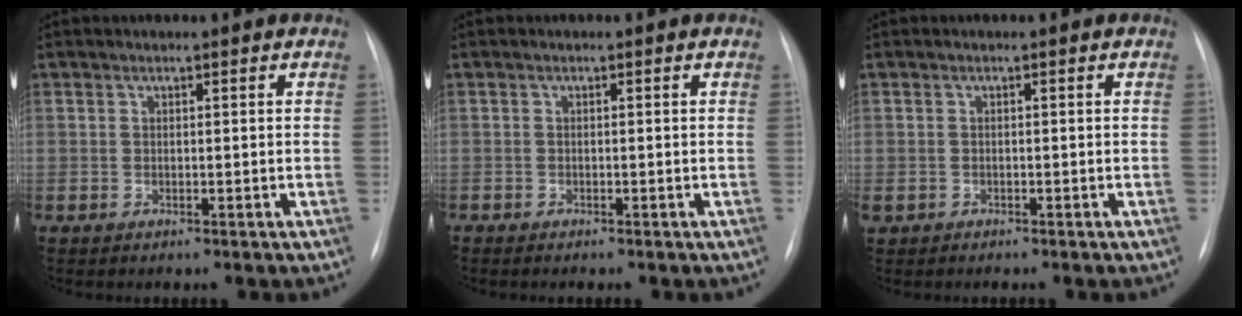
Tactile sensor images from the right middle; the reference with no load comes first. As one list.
[{"total": 0.5, "force": [-0.5, 0.1, 0.1], "torque": [-0.006, -0.001, -0.011]}, {"total": 2.2, "force": [-1.5, 1.4, 0.8], "torque": [-0.020, -0.003, -0.021]}]